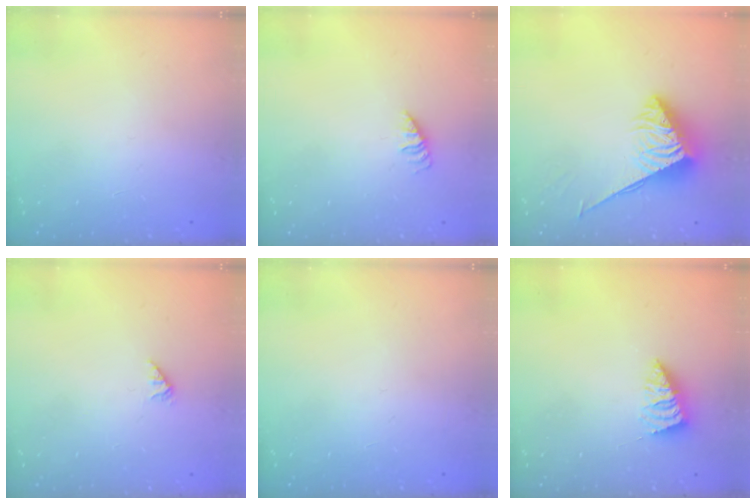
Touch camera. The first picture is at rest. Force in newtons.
{"total": 0.6, "press": 0.6, "slide": 0.2}
{"total": 3.9, "press": 3.9, "slide": 0.4}
{"total": 1.0, "press": 1.0, "slide": 0.2}
{"total": 0.0}
{"total": 1.9, "press": 1.9, "slide": 0.2}